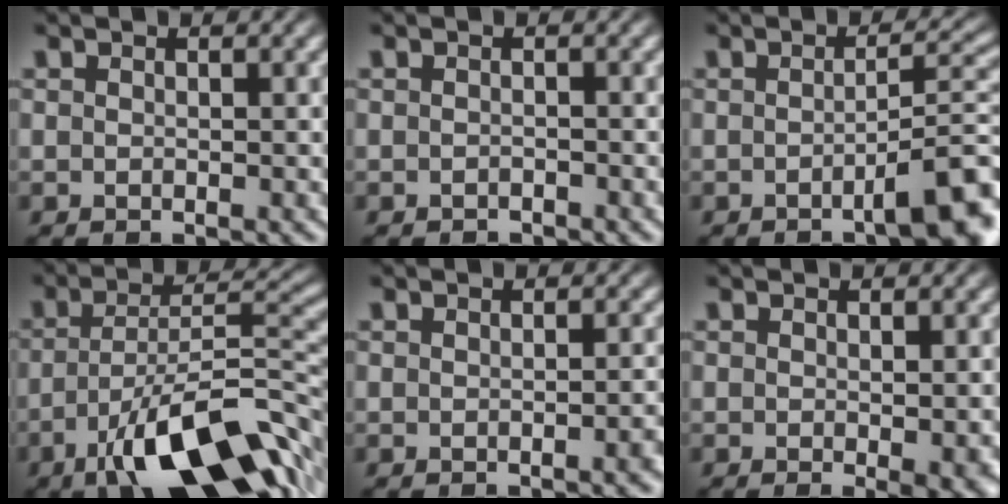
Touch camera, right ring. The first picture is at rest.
{"total": 1.2, "force": [-1.1, -0.1, -0.4], "torque": [0.011, -0.006, -0.014]}
{"total": 5.4, "force": [-2.8, 0.7, 4.6], "torque": [-0.046, 0.005, -0.042]}
{"total": 11.8, "force": [-4.8, 4.0, 10.0], "torque": [-0.129, -0.012, -0.059]}
{"total": 0.7, "force": [-0.4, -0.3, 0.5], "torque": [-0.005, 0.007, -0.007]}
{"total": 1.8, "force": [-0.3, 0.2, 1.7], "torque": [-0.014, -0.001, -0.004]}